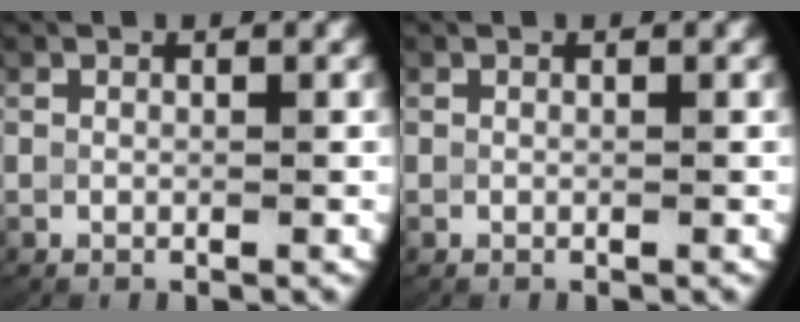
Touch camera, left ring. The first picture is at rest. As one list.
[{"total": 0.0}]